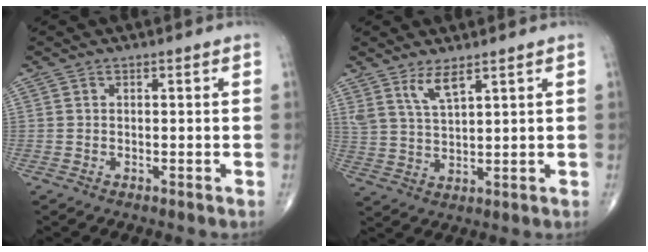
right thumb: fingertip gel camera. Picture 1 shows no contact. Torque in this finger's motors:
{"motor_torque": [0.03, 0.12, 0.53, 0.63, 0.05]}